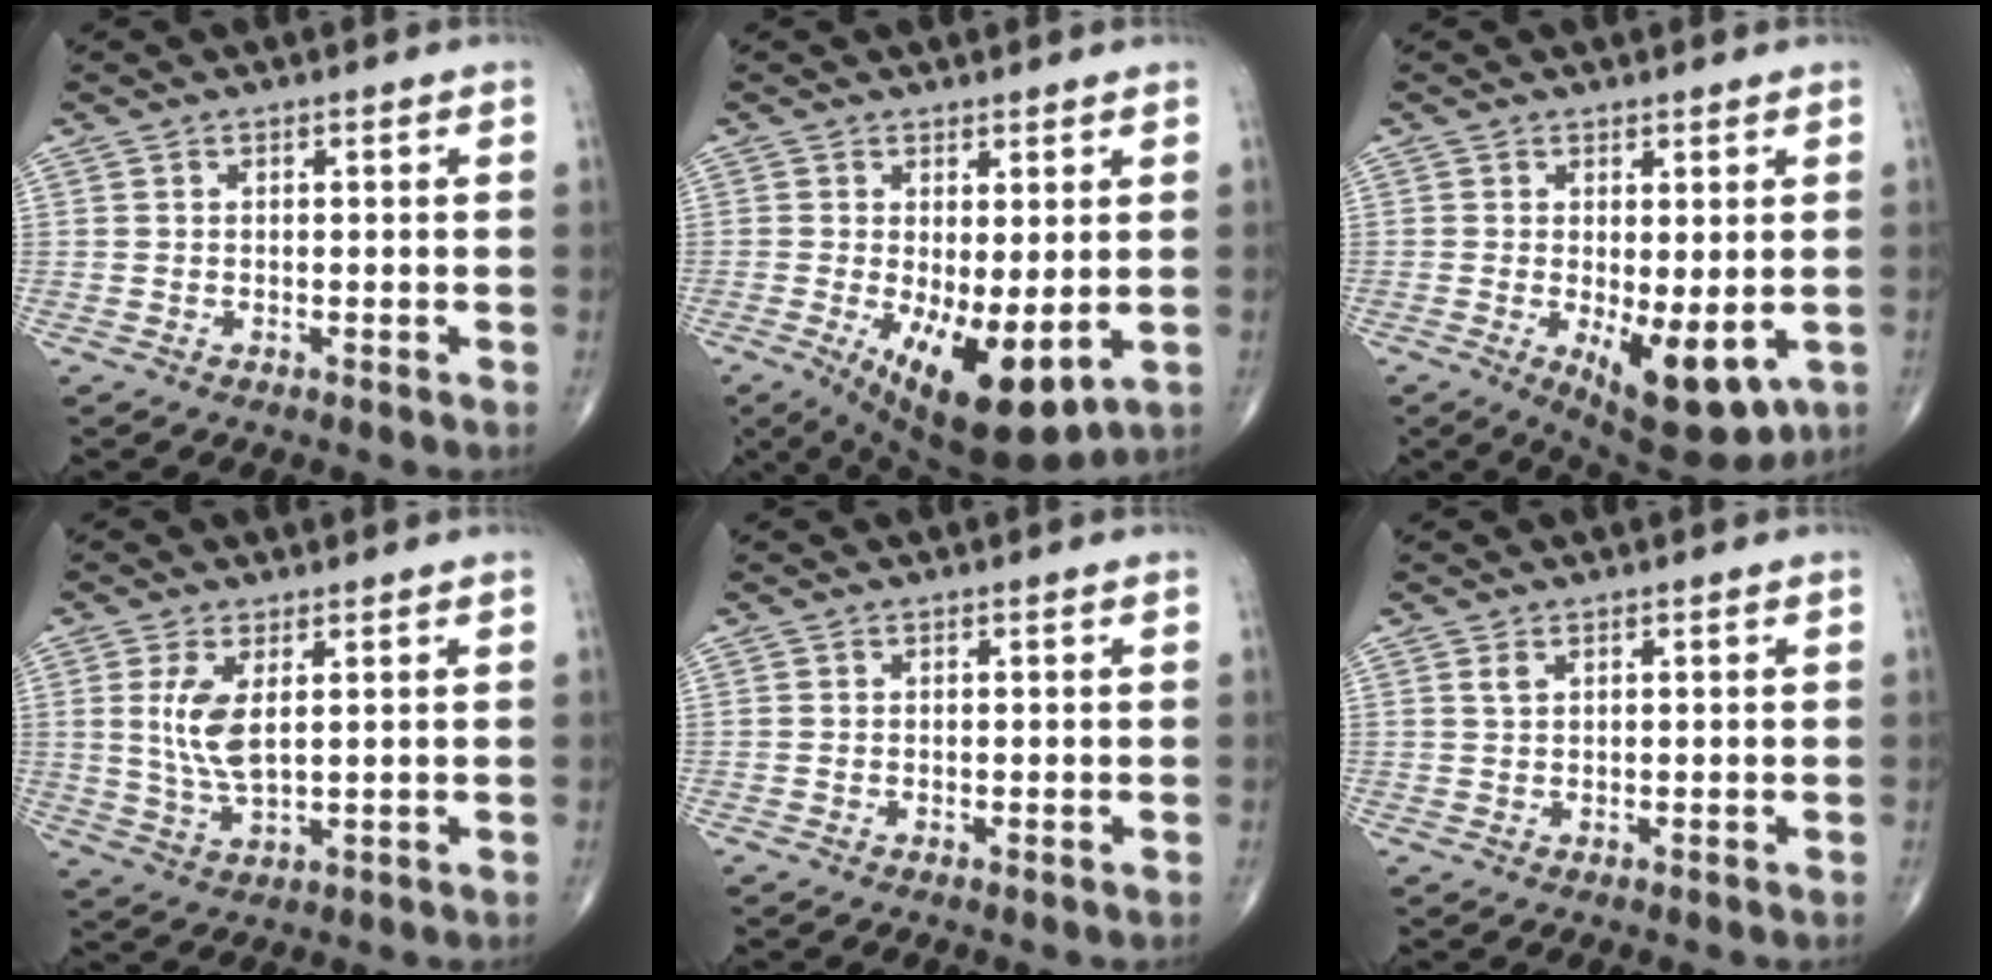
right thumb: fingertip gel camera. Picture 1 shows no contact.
{"total": 12.0, "force": [-2.5, 4.5, 10.9], "torque": [-0.166, -0.025, -0.020]}
{"total": 10.6, "force": [-2.5, 4.2, 9.4], "torque": [-0.122, -0.023, -0.022]}
{"total": 6.7, "force": [1.6, 2.6, 5.9], "torque": [-0.127, -0.015, 0.042]}
{"total": 0.0}
{"total": 1.0, "force": [0.6, 0.4, 0.7], "torque": [-0.014, 0.004, 0.013]}